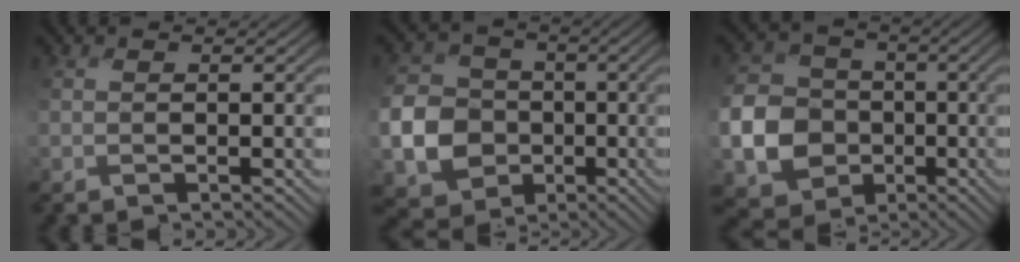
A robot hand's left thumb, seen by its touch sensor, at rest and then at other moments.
{"total": 9.9, "force": [-2.5, 8.7, 3.8], "torque": [-0.116, -0.032, -0.067]}
{"total": 11.0, "force": [-2.8, 9.7, 4.3], "torque": [-0.136, -0.034, -0.071]}